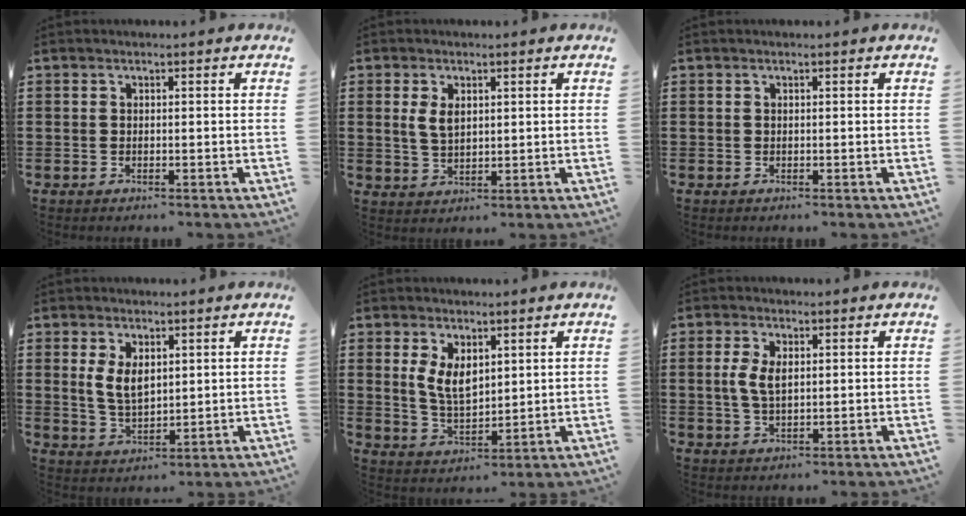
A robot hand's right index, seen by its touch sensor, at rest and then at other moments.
{"total": 3.5, "force": [0.9, 1.9, 2.8], "torque": [-0.059, 0.006, 0.016]}
{"total": 0.0}
{"total": 5.0, "force": [1.3, 2.8, 4.0], "torque": [-0.091, 0.005, 0.021]}
{"total": 5.8, "force": [2.0, 3.2, 4.4], "torque": [-0.094, 0.007, 0.037]}
{"total": 4.4, "force": [0.6, 2.2, 3.8], "torque": [-0.086, 0.006, 0.007]}